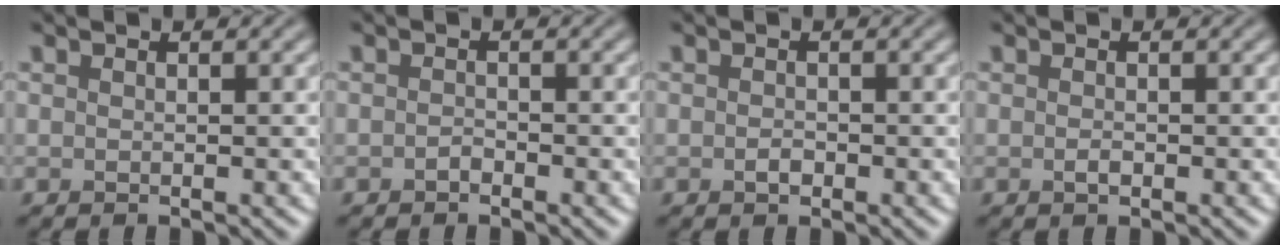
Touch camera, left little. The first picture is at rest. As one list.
[{"total": 0.7, "force": [-0.5, 0.3, 0.3], "torque": [-0.007, 0.000, -0.010]}, {"total": 0.9, "force": [-0.4, 0.5, 0.6], "torque": [-0.011, 0.000, -0.007]}, {"total": 0.7, "force": [-0.2, 0.3, 0.5], "torque": [-0.013, 0.000, -0.004]}]